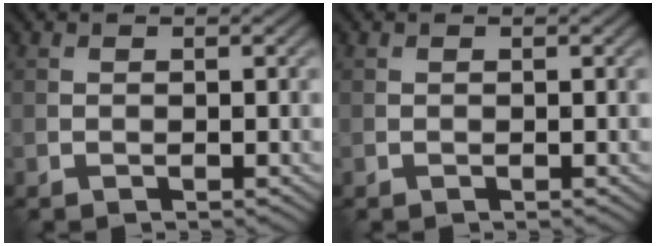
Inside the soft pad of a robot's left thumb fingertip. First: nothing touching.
{"total": 0.0}